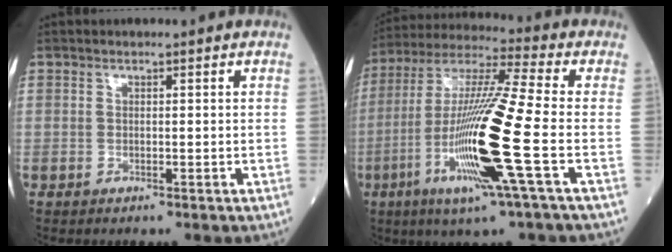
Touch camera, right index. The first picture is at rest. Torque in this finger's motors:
{"motor_torque": [2.14, 0.00, 1.06, 0.21]}